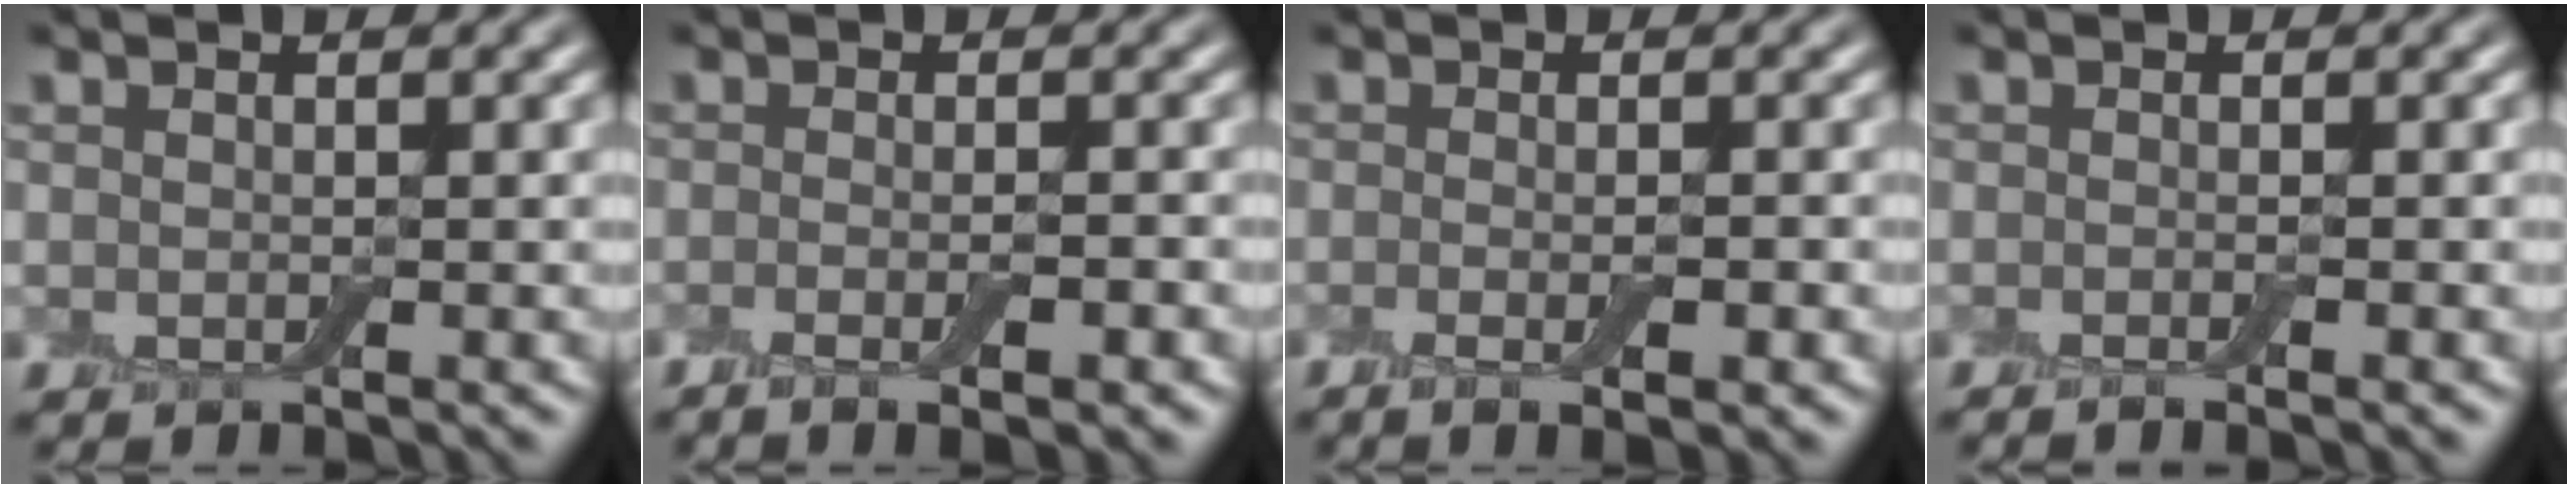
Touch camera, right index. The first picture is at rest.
{"total": 4.0, "force": [-1.5, 1.2, 3.5], "torque": [-0.037, 0.001, -0.025]}
{"total": 3.4, "force": [-0.9, 1.1, 3.1], "torque": [-0.036, -0.005, -0.011]}
{"total": 1.8, "force": [-0.9, 0.5, 1.5], "torque": [-0.004, -0.002, -0.016]}